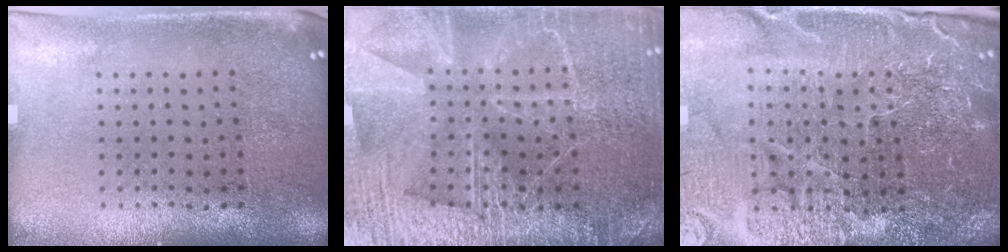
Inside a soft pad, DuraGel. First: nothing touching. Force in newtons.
{"total": 6.5, "press": 6.4, "slide": 0.8}
{"total": 5.3, "press": 5.0, "slide": 1.8}